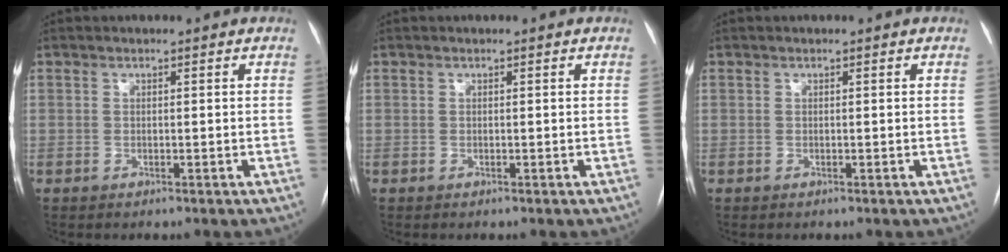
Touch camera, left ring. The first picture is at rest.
{"total": 0.0}
{"total": 0.0}